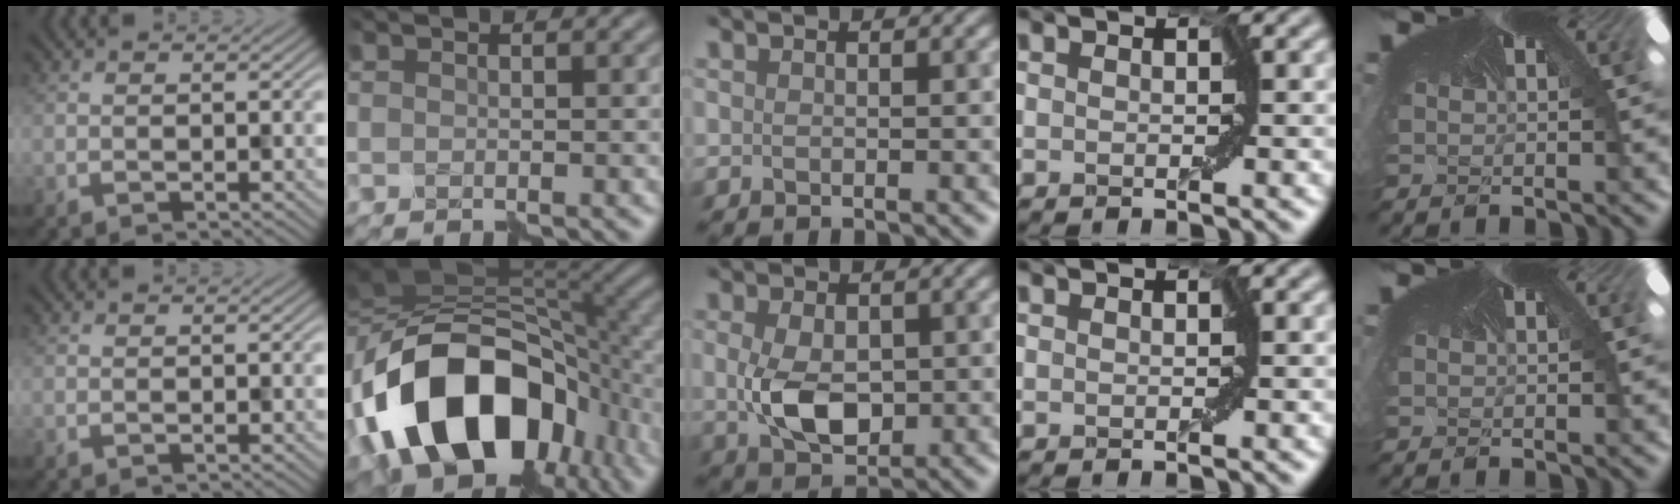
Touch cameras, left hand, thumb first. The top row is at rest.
{"index": {"total": 17.9, "force": [-5.4, 11.7, 12.4], "torque": [-0.235, -0.004, -0.096]}, "middle": {"total": 5.1, "force": [-0.3, 3.1, 4.0], "torque": [-0.091, -0.002, 0.003]}}